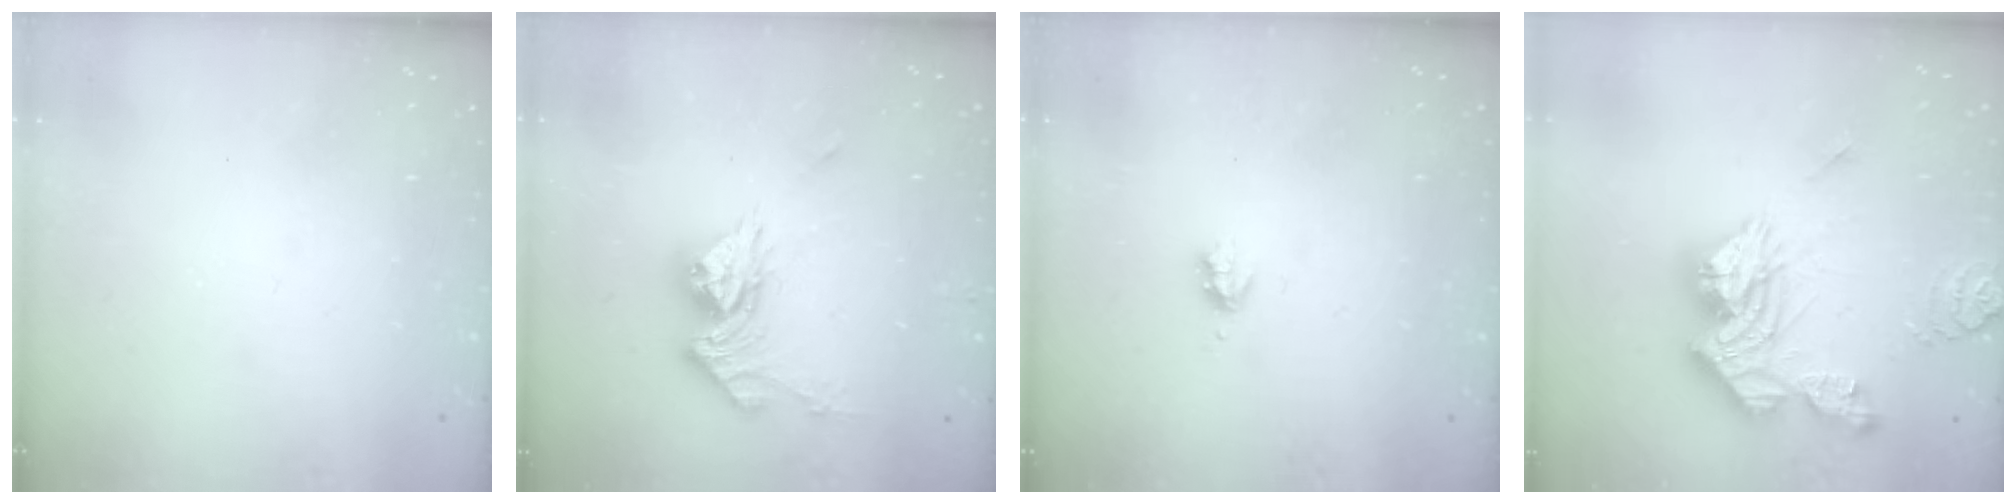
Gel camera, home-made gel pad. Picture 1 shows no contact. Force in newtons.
{"total": 12.0, "press": 11.9, "slide": 1.1}
{"total": 2.9, "press": 2.8, "slide": 0.5}
{"total": 19.8, "press": 19.6, "slide": 2.4}